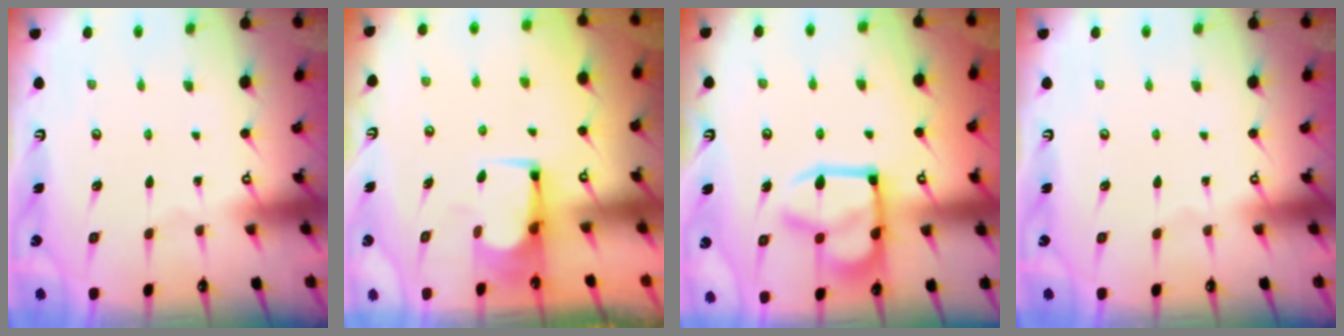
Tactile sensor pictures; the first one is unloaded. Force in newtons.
{"total": 1.6, "press": 1.6, "slide": 0.3}
{"total": 18.1, "press": 18.0, "slide": 1.9}
{"total": 0.0}